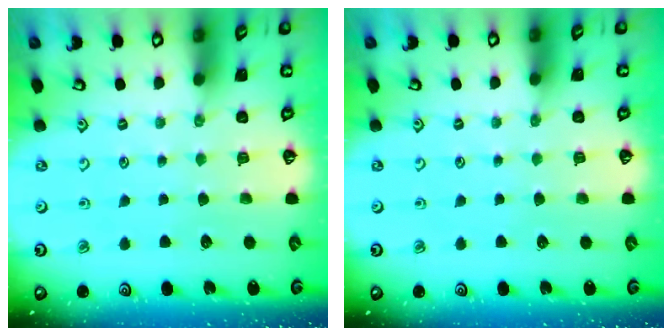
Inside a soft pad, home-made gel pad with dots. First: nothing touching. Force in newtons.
{"total": 0.0}